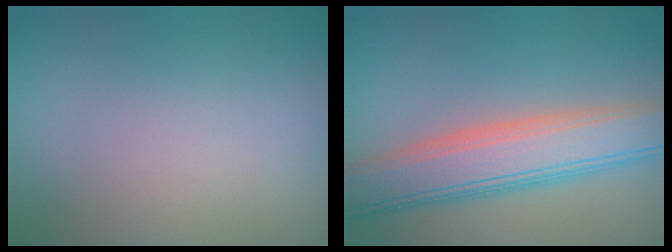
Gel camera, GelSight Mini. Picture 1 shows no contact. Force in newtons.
{"total": 7.4, "press": 7.4, "slide": 0.1}